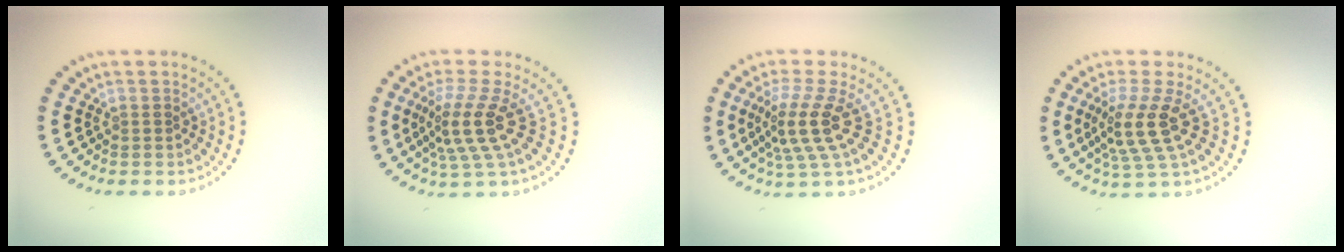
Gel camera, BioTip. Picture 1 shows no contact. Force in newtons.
{"total": 4.1, "press": 2.9, "slide": 3.0}
{"total": 4.3, "press": 2.9, "slide": 3.1}
{"total": 4.2, "press": 3.1, "slide": 2.8}